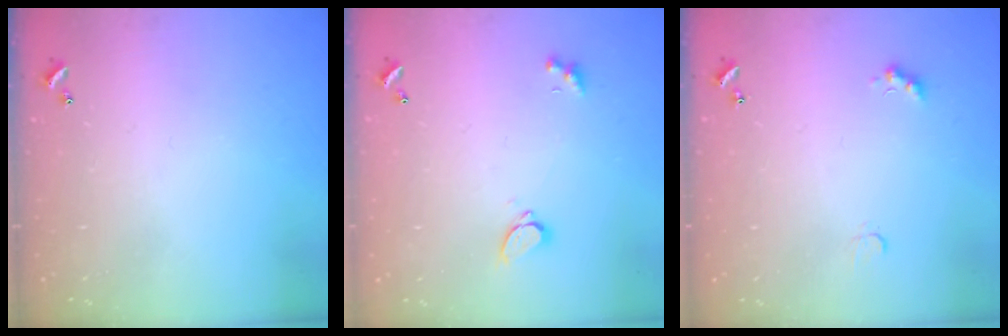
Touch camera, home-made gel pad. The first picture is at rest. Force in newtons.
{"total": 2.1, "press": 1.8, "slide": 1.0}
{"total": 2.4, "press": 2.3, "slide": 0.5}